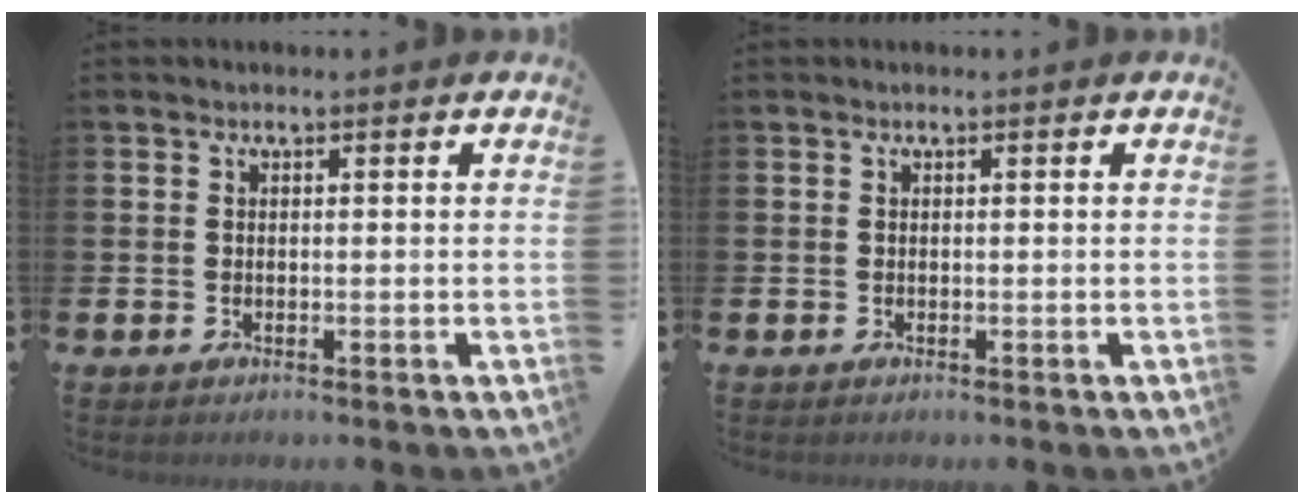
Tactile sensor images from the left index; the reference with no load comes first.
{"total": 0.0}